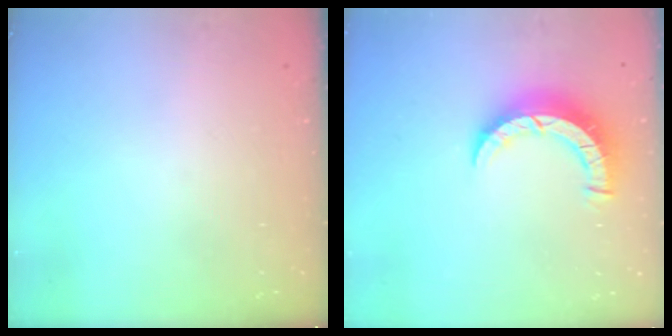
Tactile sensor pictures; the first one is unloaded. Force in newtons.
{"total": 7.9, "press": 7.9, "slide": 1.0}